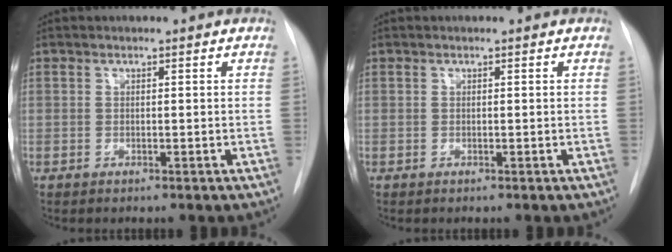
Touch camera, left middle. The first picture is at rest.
{"total": 0.0}